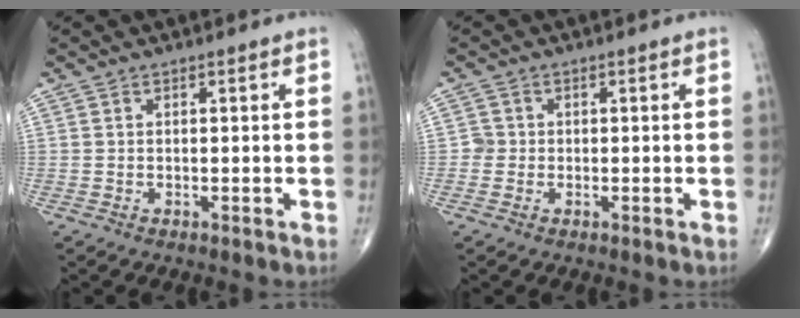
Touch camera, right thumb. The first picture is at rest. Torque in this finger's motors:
{"motor_torque": [-0.22, -0.06, 0.00, 0.14, 0.02]}